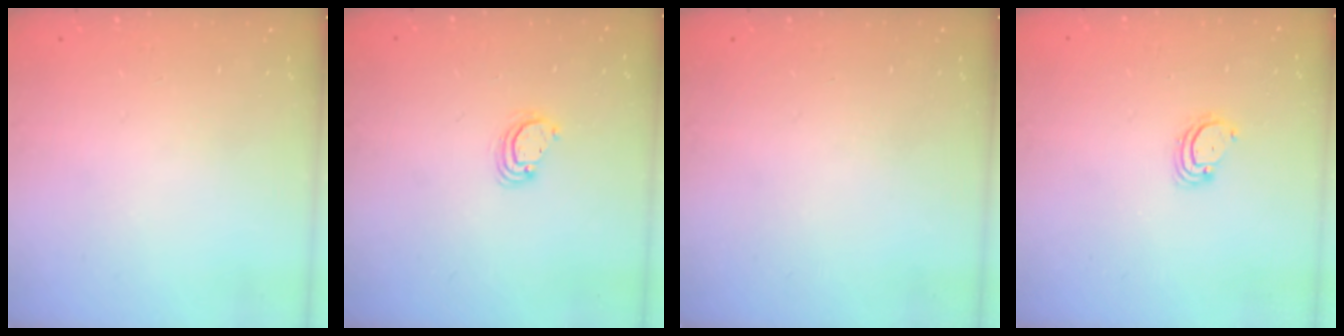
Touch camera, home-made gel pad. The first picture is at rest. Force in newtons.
{"total": 3.9, "press": 3.9, "slide": 0.4}
{"total": 0.0}
{"total": 2.8, "press": 2.8, "slide": 0.2}